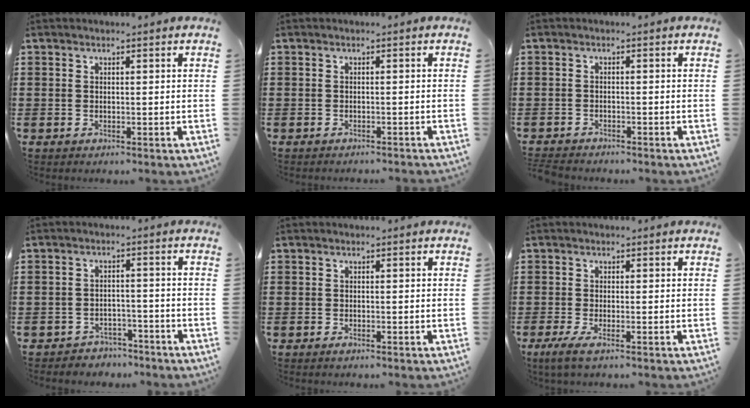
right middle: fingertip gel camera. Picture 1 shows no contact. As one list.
[{"total": 0.7, "force": [-0.7, -0.1, 0.1], "torque": [-0.004, -0.001, -0.014]}, {"total": 1.6, "force": [-1.6, 0.1, 0.3], "torque": [-0.008, -0.001, -0.033]}, {"total": 2.7, "force": [-2.7, 0.5, -0.3], "torque": [-0.004, 0.002, -0.060]}, {"total": 0.0}, {"total": 1.7, "force": [-0.4, 0.0, 1.6], "torque": [-0.037, -0.006, -0.009]}]